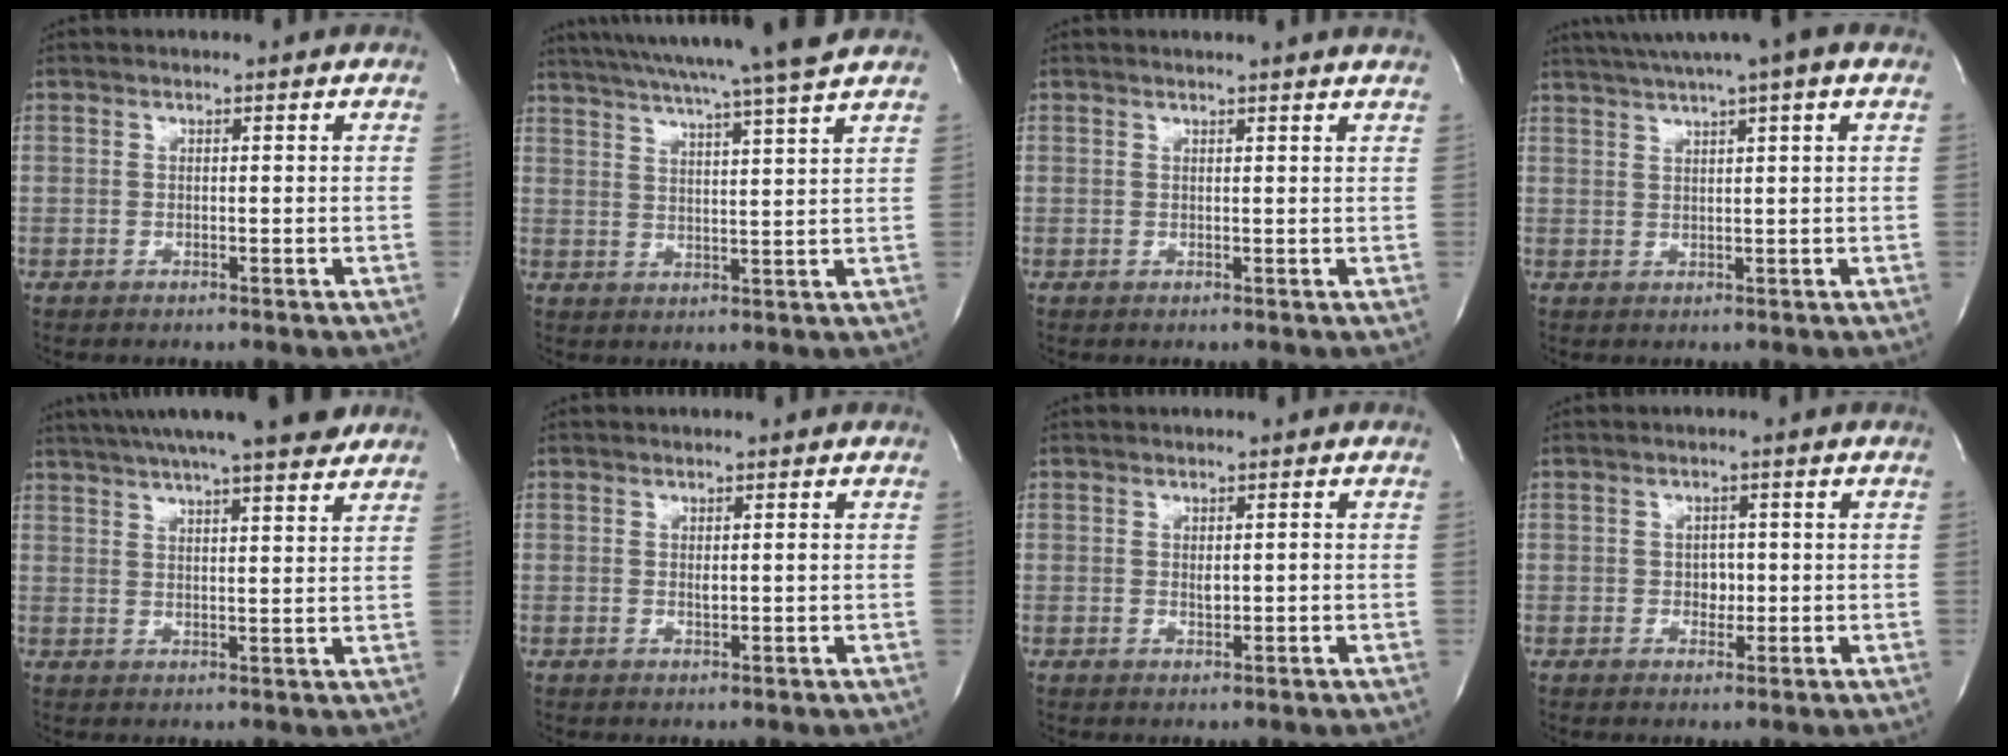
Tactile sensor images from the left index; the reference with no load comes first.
{"total": 17.7, "force": [15.4, -1.6, 8.6], "torque": [-0.153, -0.014, 0.212]}
{"total": 4.3, "force": [4.0, -0.5, 1.6], "torque": [-0.021, 0.003, 0.030]}
{"total": 8.7, "force": [6.2, -0.6, 6.1], "torque": [-0.104, 0.029, 0.082]}
{"total": 17.9, "force": [15.0, 1.7, 9.6], "torque": [-0.160, 0.023, 0.205]}
{"total": 1.3, "force": [-0.2, 0.3, 1.2], "torque": [-0.022, -0.005, -0.002]}
{"total": 1.1, "force": [-0.2, 0.4, 1.0], "torque": [-0.020, -0.006, -0.001]}
{"total": 2.0, "force": [-0.5, 1.5, 1.2], "torque": [-0.014, 0.000, -0.008]}